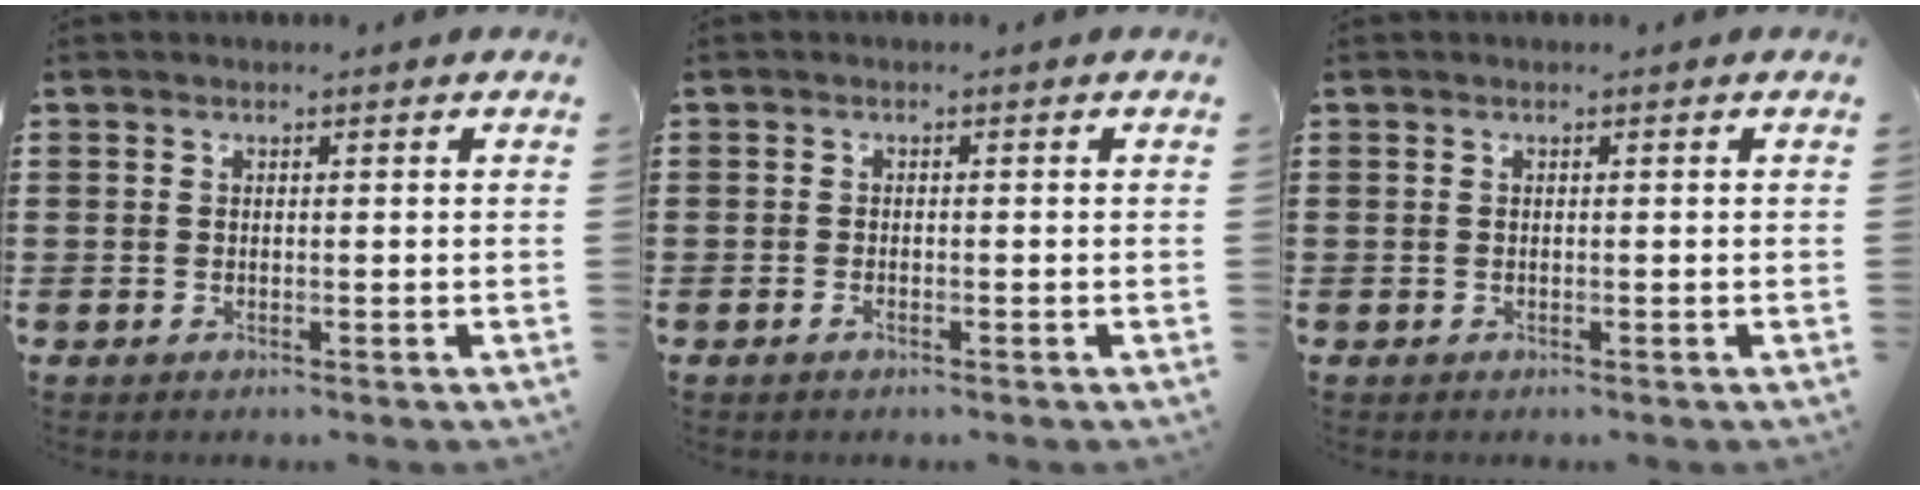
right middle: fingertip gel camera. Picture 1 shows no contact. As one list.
[{"total": 0.8, "force": [-0.6, 0.3, 0.5], "torque": [-0.013, -0.005, -0.010]}, {"total": 0.0}]